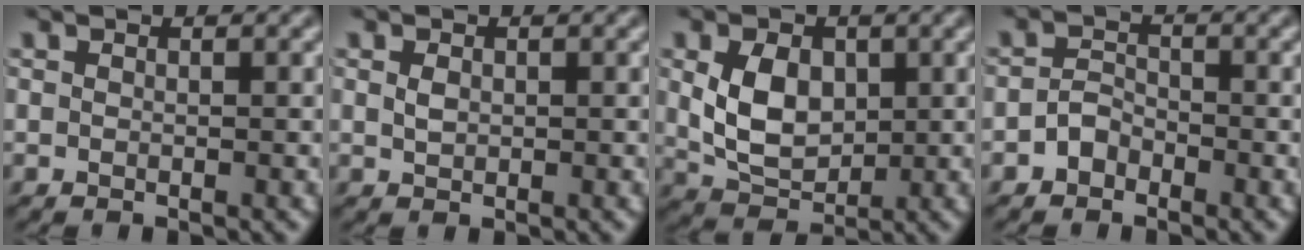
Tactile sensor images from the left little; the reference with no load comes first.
{"total": 0.9, "force": [0.1, 0.7, 0.6], "torque": [-0.017, 0.000, 0.003]}
{"total": 5.1, "force": [0.5, 3.6, 3.6], "torque": [-0.080, -0.003, 0.013]}
{"total": 1.8, "force": [-1.3, 1.2, 0.6], "torque": [-0.011, 0.010, -0.027]}